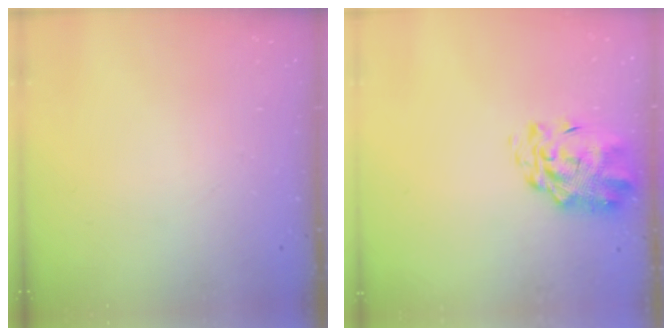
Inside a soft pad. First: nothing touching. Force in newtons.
{"total": 4.1, "press": 3.8, "slide": 1.4}